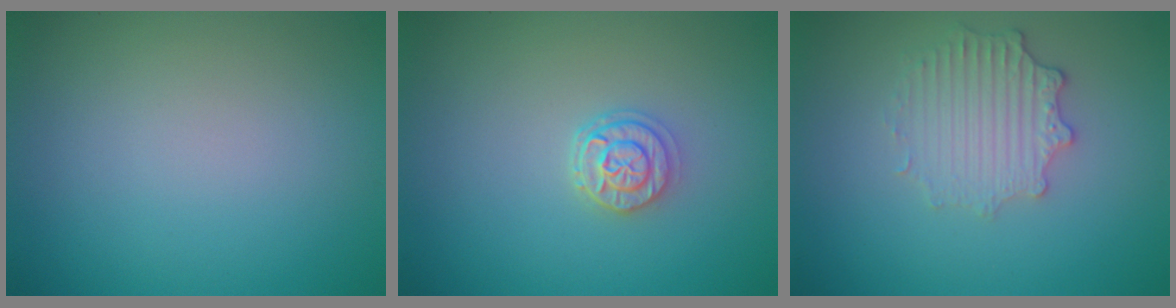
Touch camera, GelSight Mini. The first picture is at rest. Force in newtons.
{"total": 2.3, "press": 2.0, "slide": 1.1}
{"total": 2.6, "press": 2.5, "slide": 0.9}